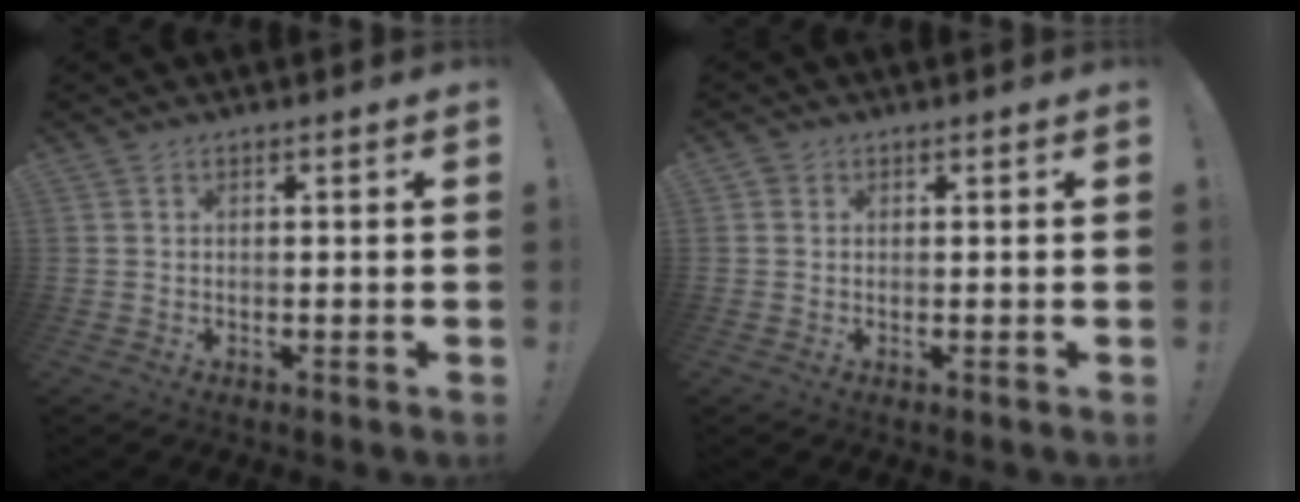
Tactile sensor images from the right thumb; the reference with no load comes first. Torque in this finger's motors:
{"motor_torque": [0.04, 0.21, 0.17, -0.39, 0.00]}